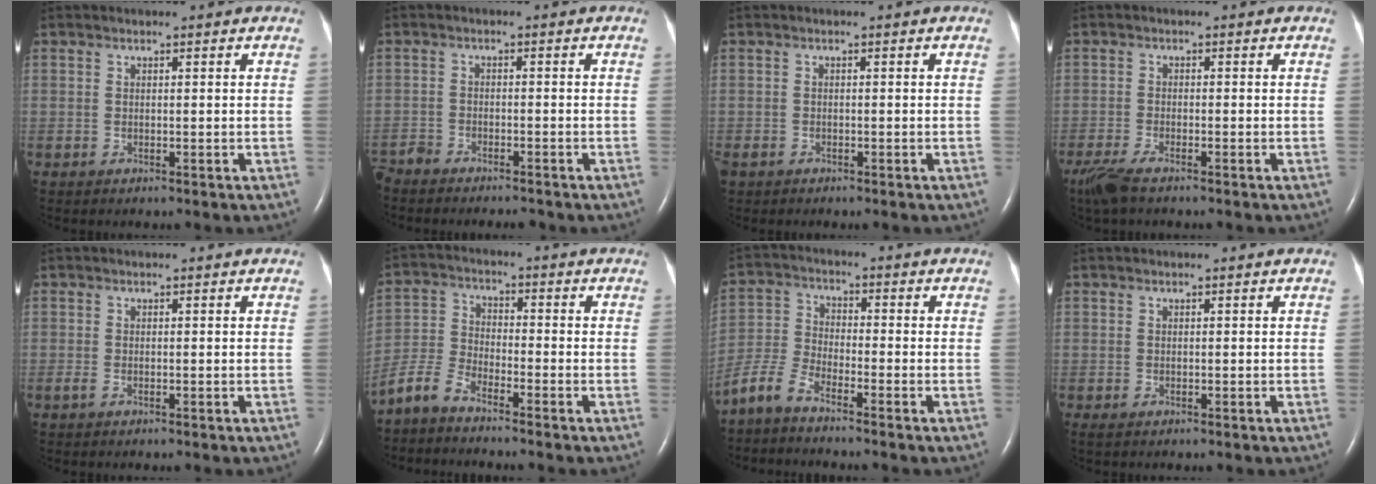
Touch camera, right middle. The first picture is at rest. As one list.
[{"total": 6.1, "force": [-5.7, 1.2, 1.7], "torque": [-0.024, -0.009, -0.094]}, {"total": 1.4, "force": [-1.0, 0.8, 0.5], "torque": [-0.012, 0.000, -0.016]}, {"total": 4.8, "force": [-3.7, 0.9, 3.0], "torque": [-0.070, -0.015, -0.068]}, {"total": 0.5, "force": [-0.3, 0.2, 0.4], "torque": [-0.014, -0.002, -0.005]}, {"total": 5.9, "force": [-5.3, 1.2, 2.2], "torque": [-0.061, -0.014, -0.114]}, {"total": 5.8, "force": [-5.1, 0.9, 2.6], "torque": [-0.070, -0.018, -0.112]}, {"total": 0.0}]